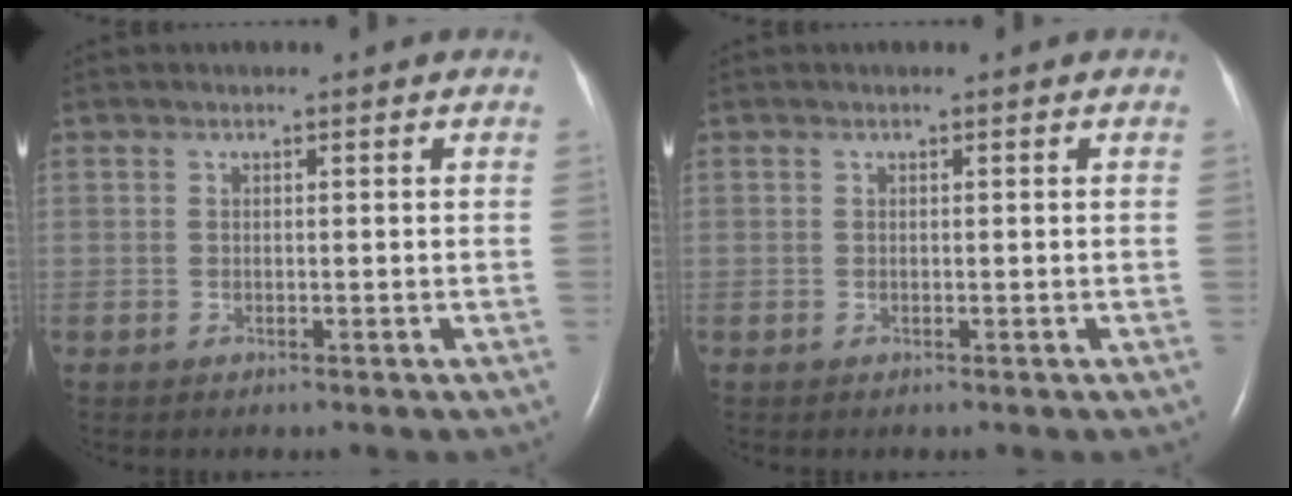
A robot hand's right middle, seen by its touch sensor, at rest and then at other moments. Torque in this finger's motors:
{"motor_torque": [0.00, 0.00, 0.00, 0.00]}